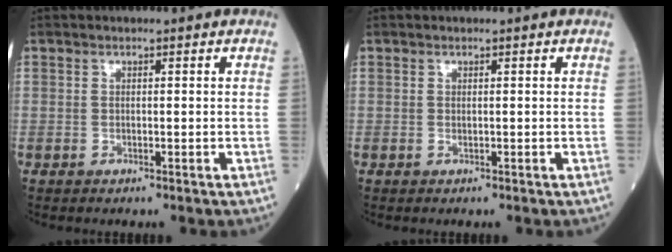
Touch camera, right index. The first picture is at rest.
{"total": 0.0}